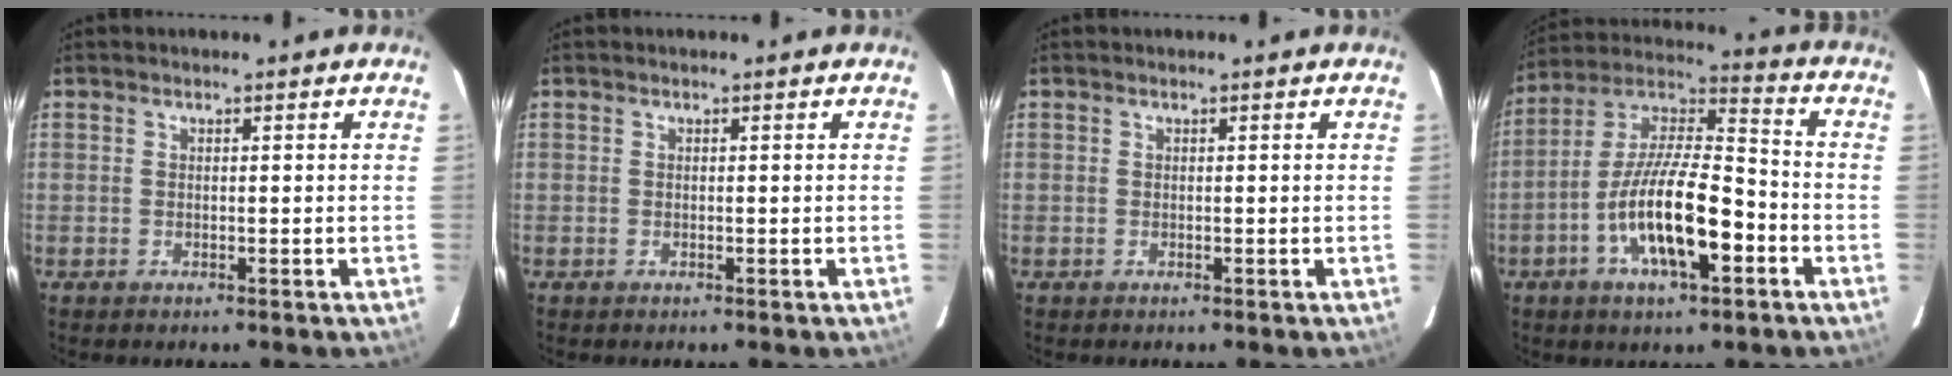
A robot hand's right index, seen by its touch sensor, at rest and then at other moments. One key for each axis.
{"total": 0.0}
{"total": 0.0}
{"total": 16.4, "fx": -6.2, "fy": 5.3, "fz": 14.2, "tx": -0.269, "ty": -0.003, "tz": -0.113}